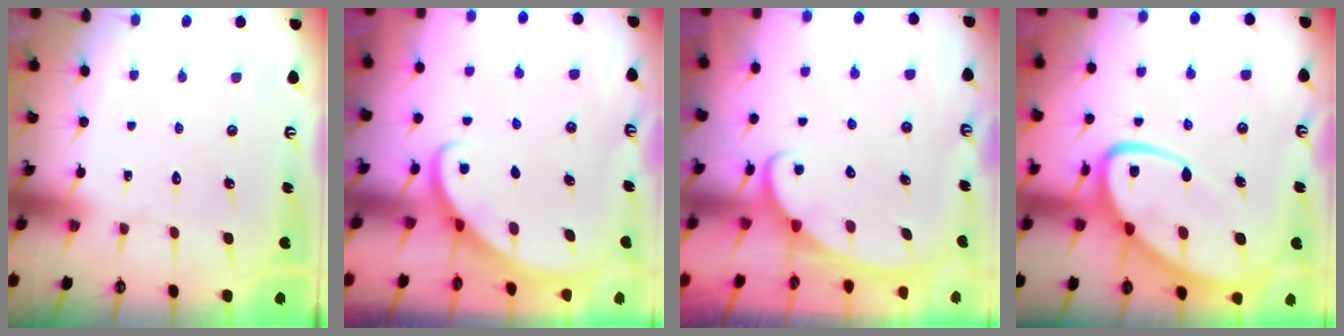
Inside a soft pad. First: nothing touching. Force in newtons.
{"total": 2.8, "press": 2.8, "slide": 0.2}
{"total": 2.3, "press": 2.3, "slide": 0.4}
{"total": 17.0, "press": 16.9, "slide": 1.6}